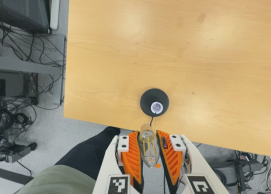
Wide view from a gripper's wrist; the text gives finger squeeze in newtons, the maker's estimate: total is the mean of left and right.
{"total": 18.7, "left": 19.1, "right": 18.3}